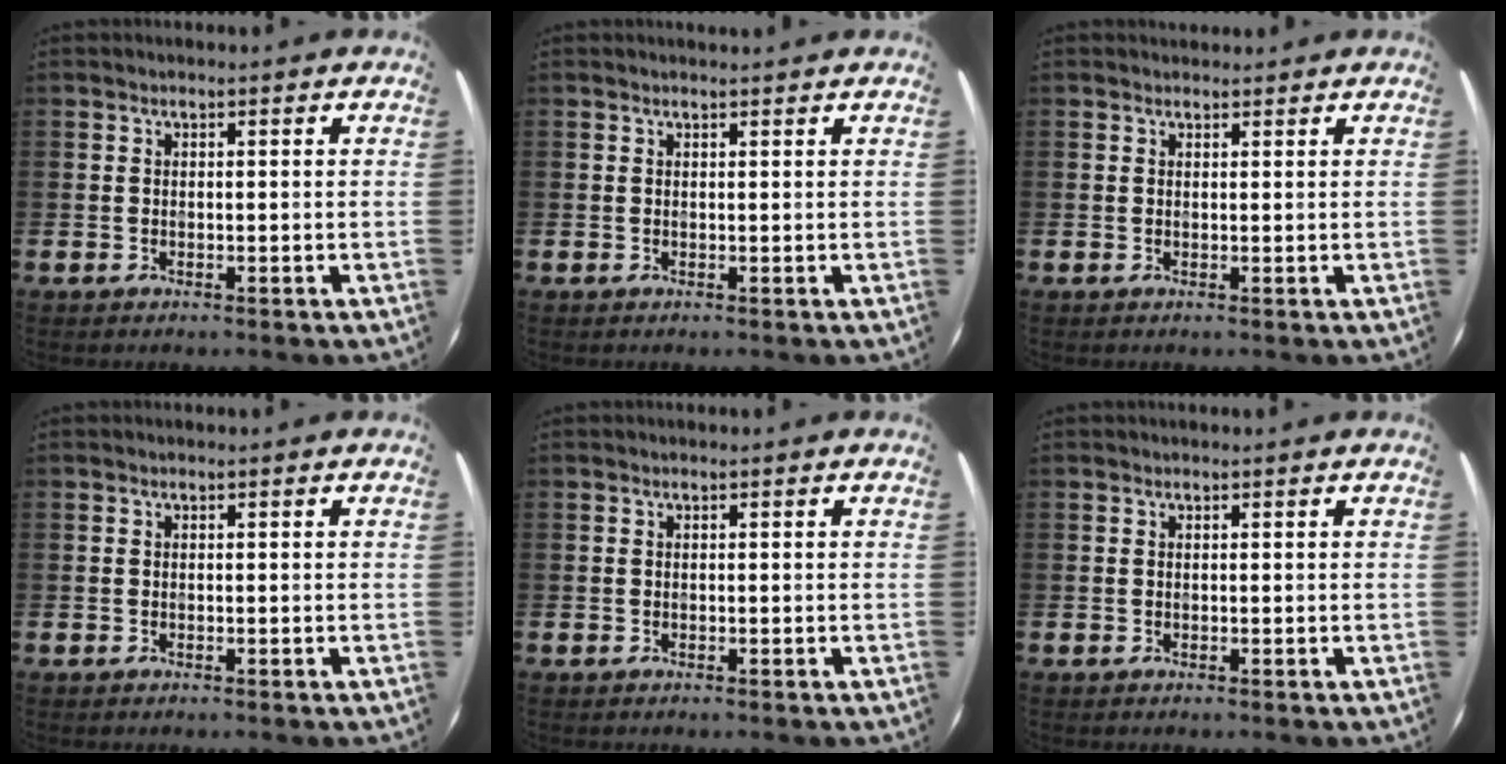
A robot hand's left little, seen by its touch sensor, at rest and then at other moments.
{"total": 0.6, "force": [0.6, -0.1, 0.1], "torque": [0.006, -0.003, 0.010]}
{"total": 1.0, "force": [0.9, 0.3, -0.1], "torque": [0.008, 0.000, 0.017]}
{"total": 0.0}
{"total": 0.0}
{"total": 0.0}